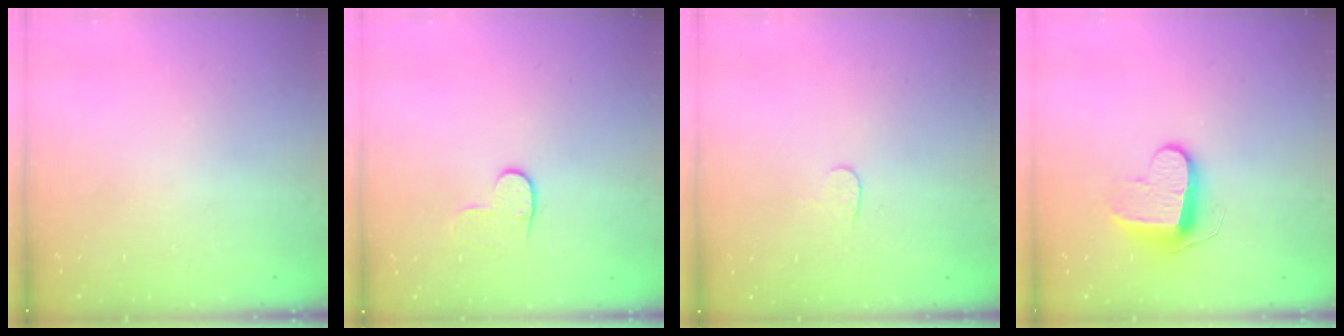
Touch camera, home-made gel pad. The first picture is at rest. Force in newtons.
{"total": 5.7, "press": 5.6, "slide": 0.6}
{"total": 3.8, "press": 3.8, "slide": 0.3}
{"total": 9.6, "press": 9.6, "slide": 0.3}